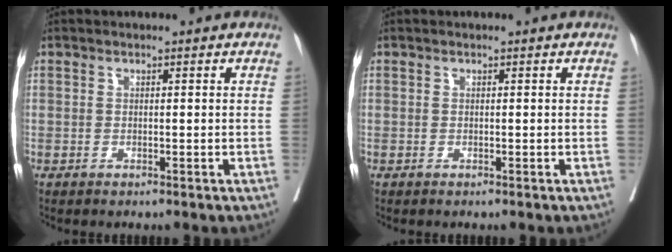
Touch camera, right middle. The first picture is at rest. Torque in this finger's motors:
{"motor_torque": [0.00, 0.00, 0.00, 0.00]}